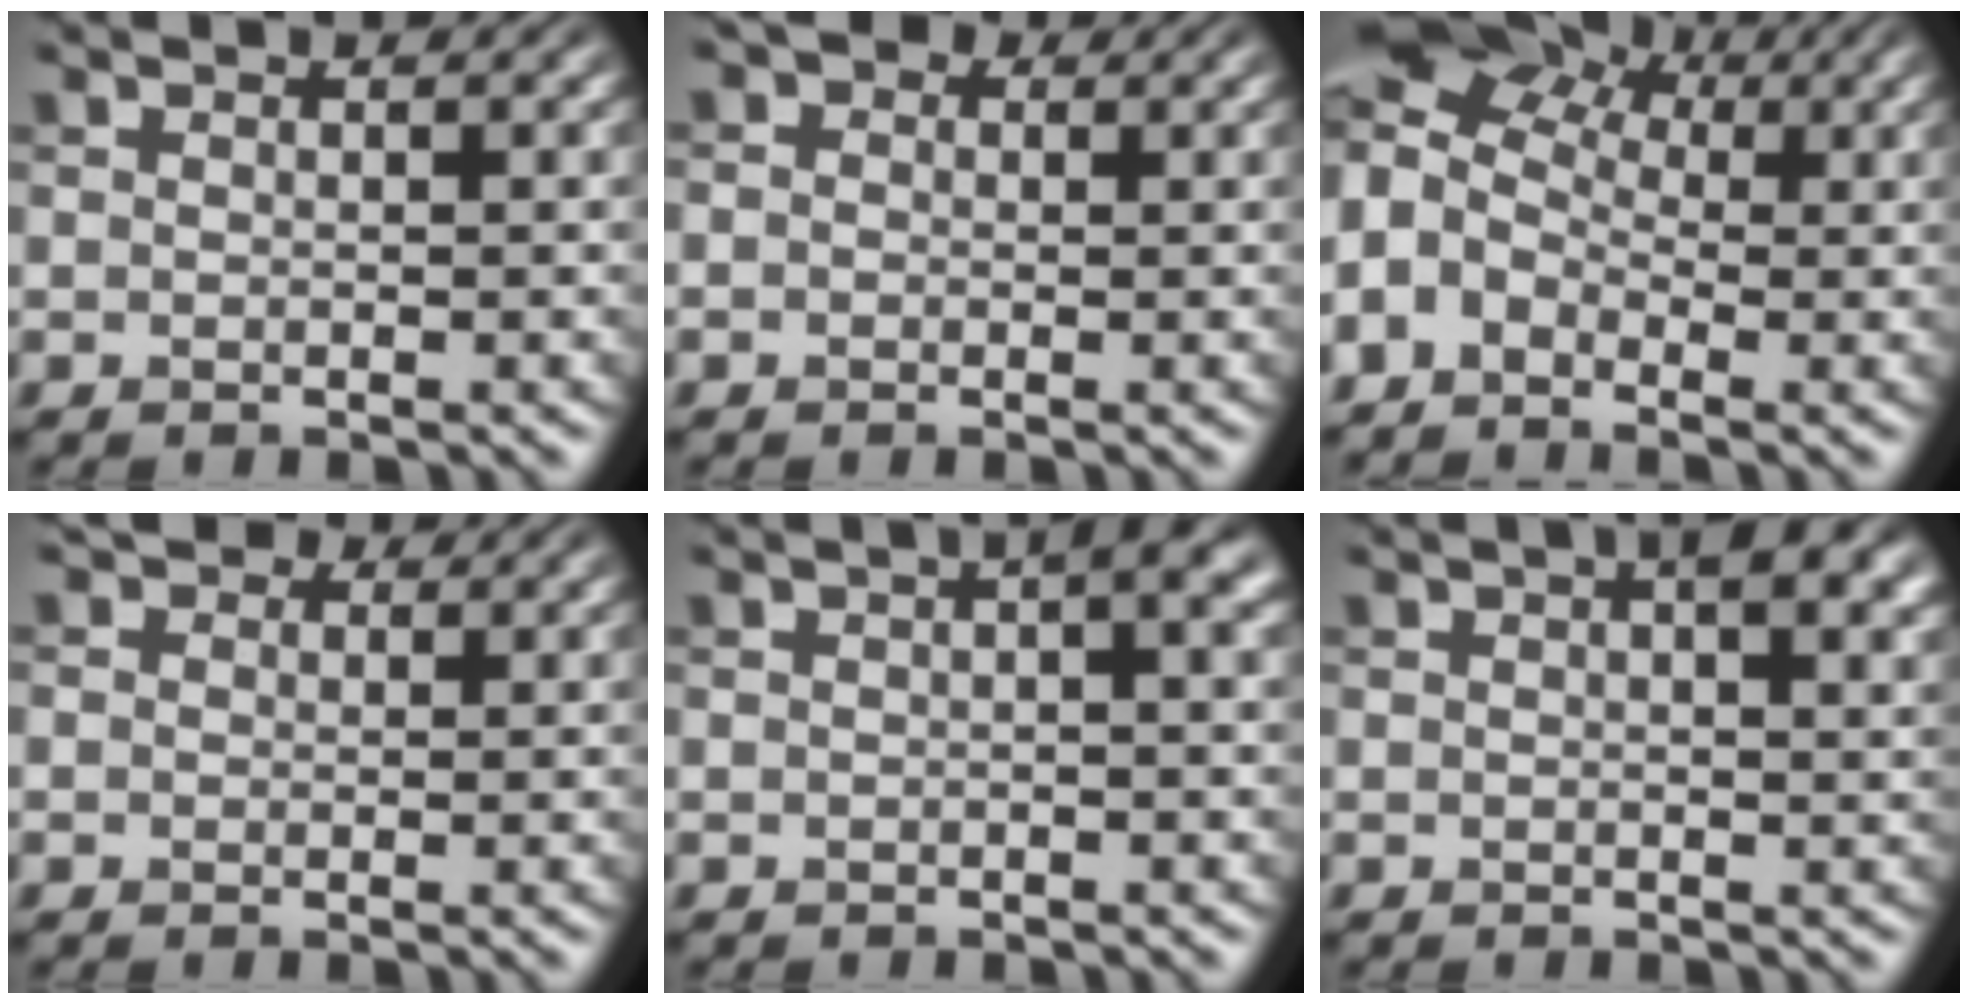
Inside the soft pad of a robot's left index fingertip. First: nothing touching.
{"total": 2.4, "force": [0.7, 2.0, 1.2], "torque": [-0.013, 0.007, -0.019]}
{"total": 8.9, "force": [1.5, 6.6, 5.7], "torque": [-0.117, 0.031, 0.012]}
{"total": 2.5, "force": [1.3, 1.8, 1.1], "torque": [-0.025, -0.001, 0.003]}
{"total": 3.0, "force": [0.9, 0.5, 2.8], "torque": [-0.038, 0.009, 0.009]}
{"total": 4.5, "force": [2.1, 1.5, 3.7], "torque": [-0.044, 0.009, 0.022]}